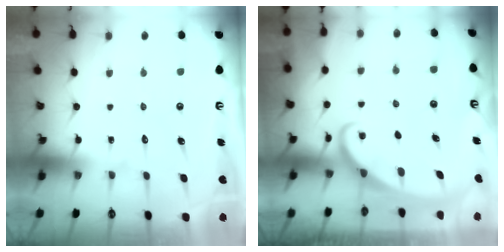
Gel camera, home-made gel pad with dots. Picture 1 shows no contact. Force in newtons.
{"total": 2.3, "press": 2.3, "slide": 0.4}